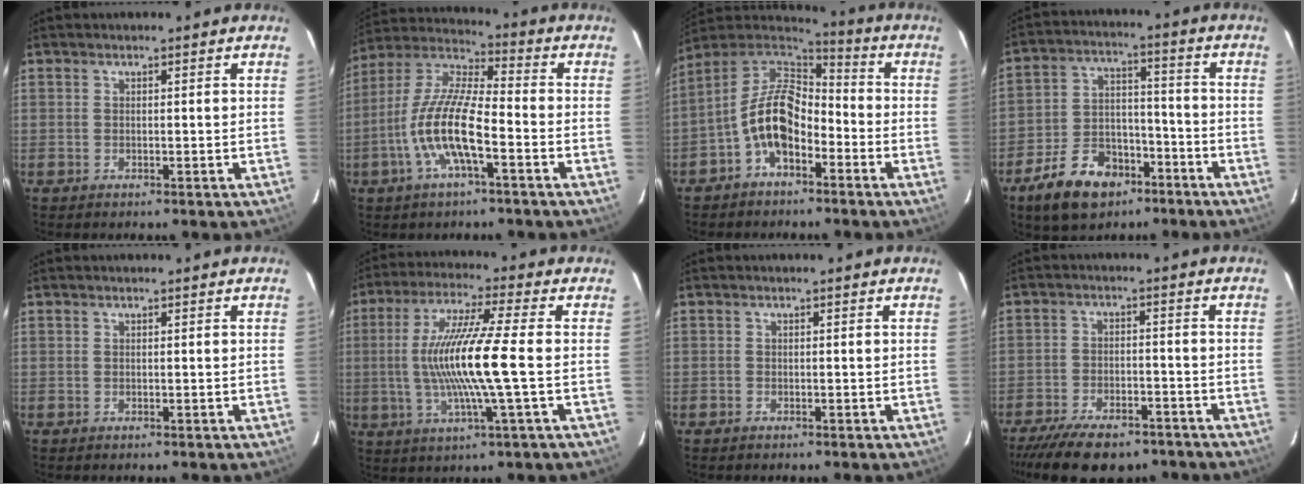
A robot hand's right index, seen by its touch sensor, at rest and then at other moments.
{"total": 13.6, "force": [-5.0, 3.2, 12.2], "torque": [-0.250, -0.002, -0.101]}
{"total": 11.5, "force": [-4.4, 6.4, 8.5], "torque": [-0.173, 0.018, -0.087]}
{"total": 13.8, "force": [-8.6, 8.2, 7.0], "torque": [-0.156, 0.015, -0.135]}
{"total": 0.0}
{"total": 14.1, "force": [-1.2, -0.4, 14.1], "torque": [-0.266, -0.006, -0.020]}
{"total": 0.6, "force": [-0.5, 0.3, 0.0], "torque": [-0.002, 0.003, -0.010]}
{"total": 15.2, "force": [-11.8, 6.0, 7.5], "torque": [-0.166, -0.018, -0.181]}